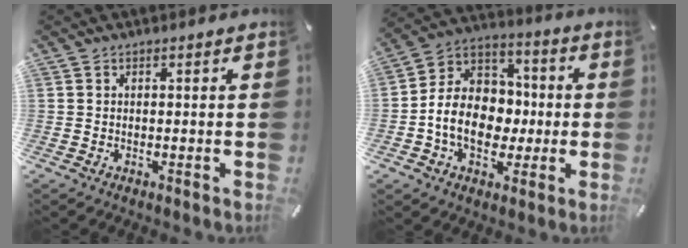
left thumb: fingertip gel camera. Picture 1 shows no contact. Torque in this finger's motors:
{"motor_torque": [0.57, 0.79, 1.44, 0.27, 0.53]}